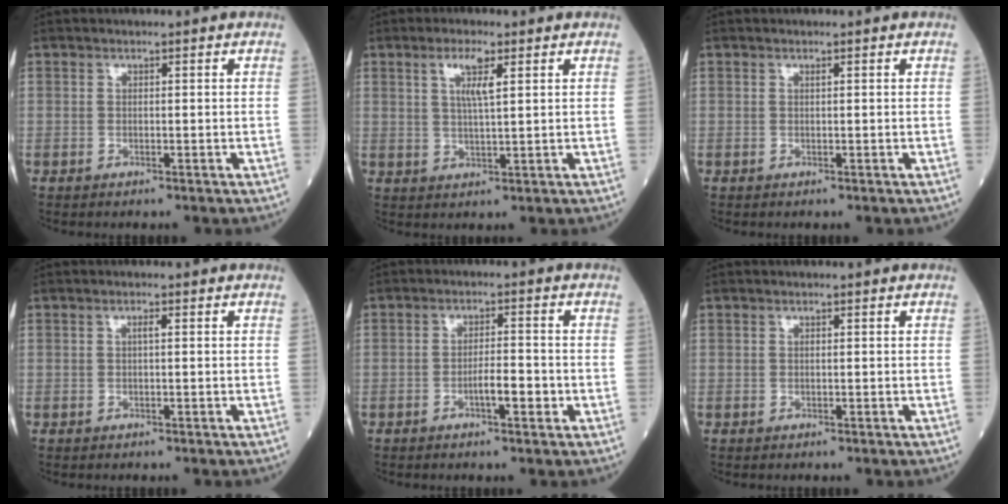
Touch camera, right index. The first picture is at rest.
{"total": 4.4, "force": [1.9, 0.4, 3.9], "torque": [-0.076, 0.001, 0.035]}
{"total": 0.0}
{"total": 0.8, "force": [0.1, 0.1, 0.8], "torque": [-0.016, 0.002, 0.002]}
{"total": 3.7, "force": [-1.4, 0.7, 3.4], "torque": [-0.052, 0.004, -0.021]}
{"total": 0.0}